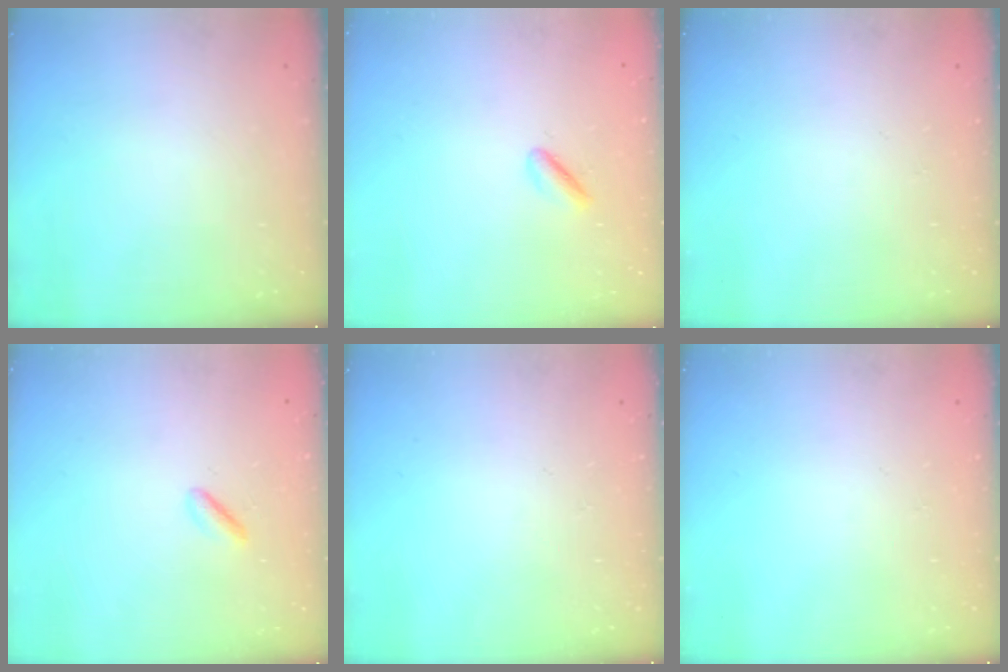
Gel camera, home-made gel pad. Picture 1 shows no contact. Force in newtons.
{"total": 1.5, "press": 1.3, "slide": 0.6}
{"total": 0.0}
{"total": 1.8, "press": 1.7, "slide": 0.7}
{"total": 0.0}
{"total": 0.0}